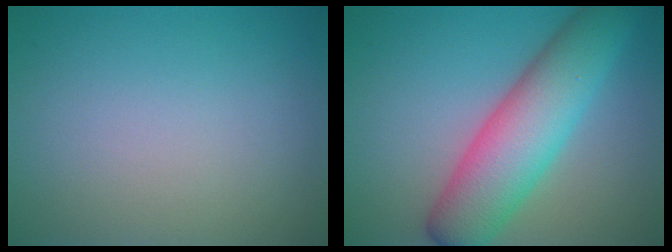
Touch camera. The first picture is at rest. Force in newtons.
{"total": 8.3, "press": 8.3, "slide": 0.2}